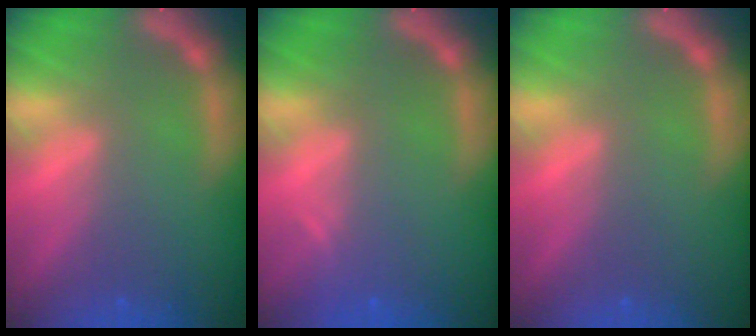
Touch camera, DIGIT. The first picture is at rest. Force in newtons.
{"total": 0.9}
{"total": 0.0}